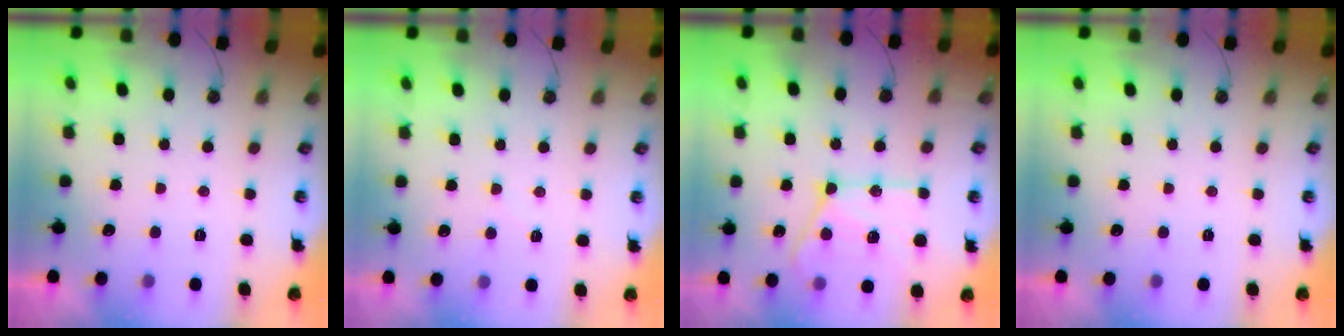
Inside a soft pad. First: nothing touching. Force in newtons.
{"total": 5.2, "press": 5.2, "slide": 0.7}
{"total": 18.4, "press": 18.3, "slide": 1.4}
{"total": 0.0}